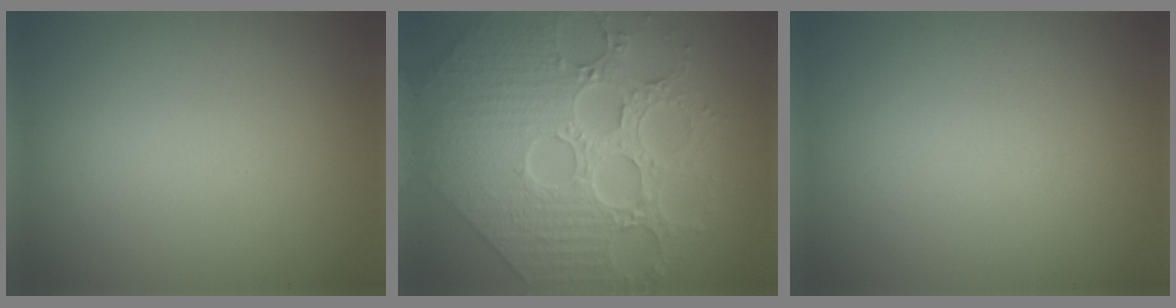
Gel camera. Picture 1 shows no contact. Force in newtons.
{"total": 9.3, "press": 7.3, "slide": 5.7}
{"total": 0.0}